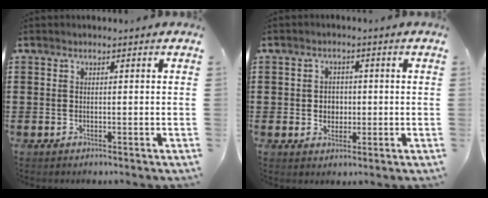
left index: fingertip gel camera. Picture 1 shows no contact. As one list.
[{"total": 2.5, "force": [-0.2, 2.2, 1.2], "torque": [-0.023, 0.003, -0.011]}]